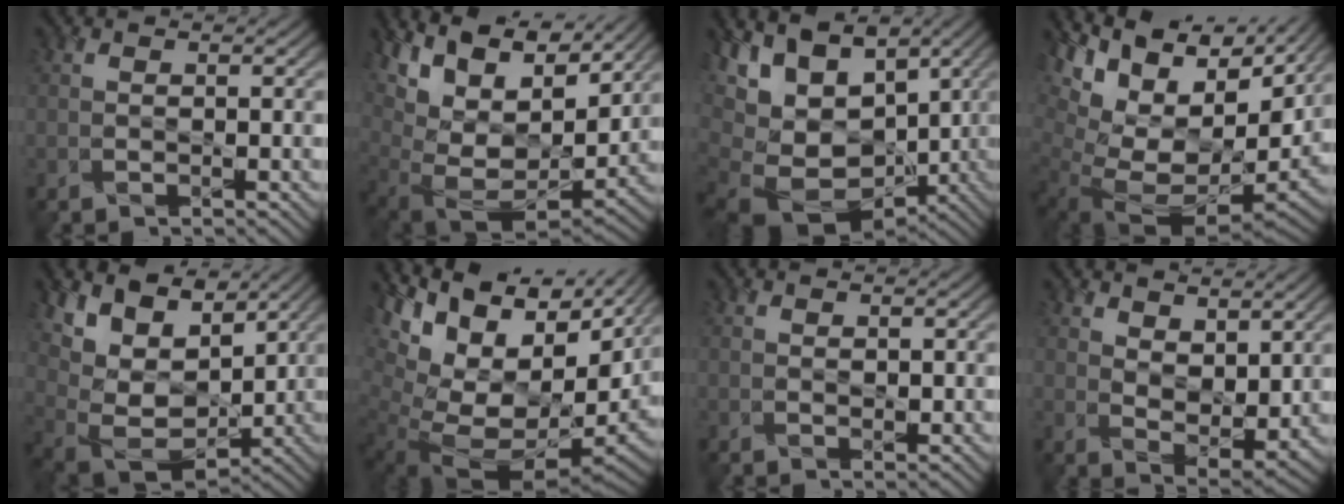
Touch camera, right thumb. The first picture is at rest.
{"total": 17.5, "force": [9.5, 9.1, 11.6], "torque": [-0.248, 0.035, 0.176]}
{"total": 14.3, "force": [0.9, 10.0, 10.1], "torque": [-0.216, -0.014, 0.064]}
{"total": 16.8, "force": [4.5, 10.3, 12.6], "torque": [-0.229, 0.018, 0.119]}
{"total": 12.3, "force": [6.6, 7.5, 7.2], "torque": [-0.180, 0.027, 0.123]}
{"total": 17.9, "force": [3.2, 10.9, 13.8], "torque": [-0.241, 0.014, 0.101]}
{"total": 1.0, "force": [0.4, 0.5, 0.7], "torque": [-0.013, -0.003, 0.009]}
{"total": 5.7, "force": [3.7, 2.9, 3.4], "torque": [-0.076, -0.011, 0.068]}